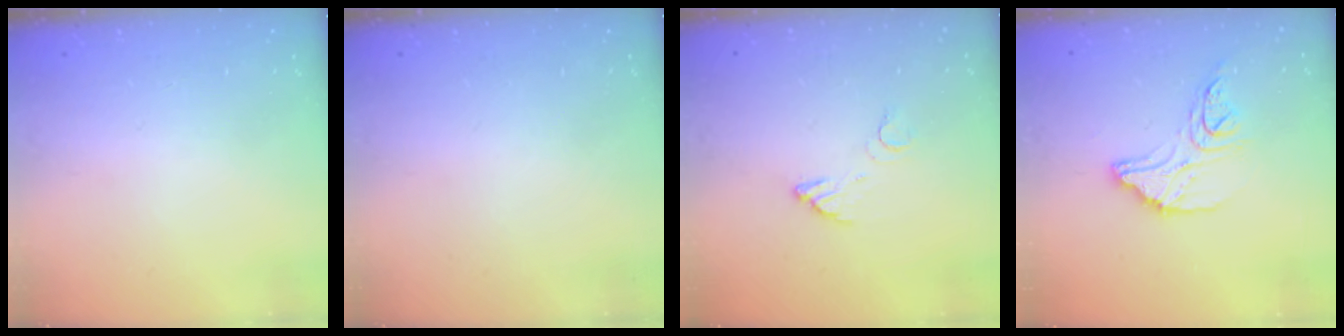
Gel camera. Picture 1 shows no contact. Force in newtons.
{"total": 0.0}
{"total": 3.5, "press": 3.5, "slide": 0.2}
{"total": 13.1, "press": 13.1, "slide": 1.1}